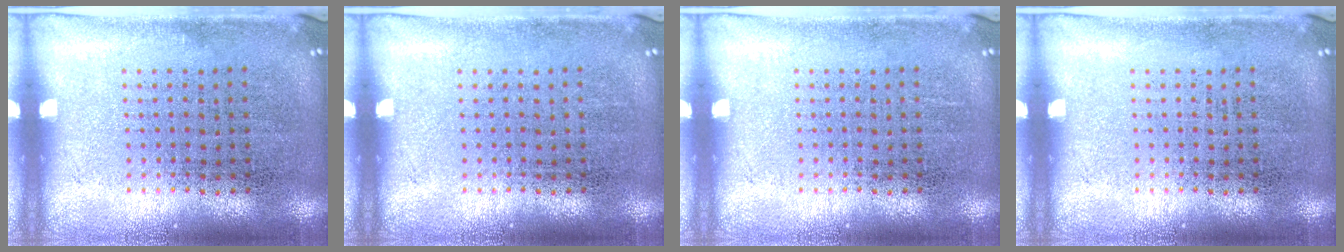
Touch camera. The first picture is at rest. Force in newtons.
{"total": 0.0}
{"total": 0.0}
{"total": 0.0}